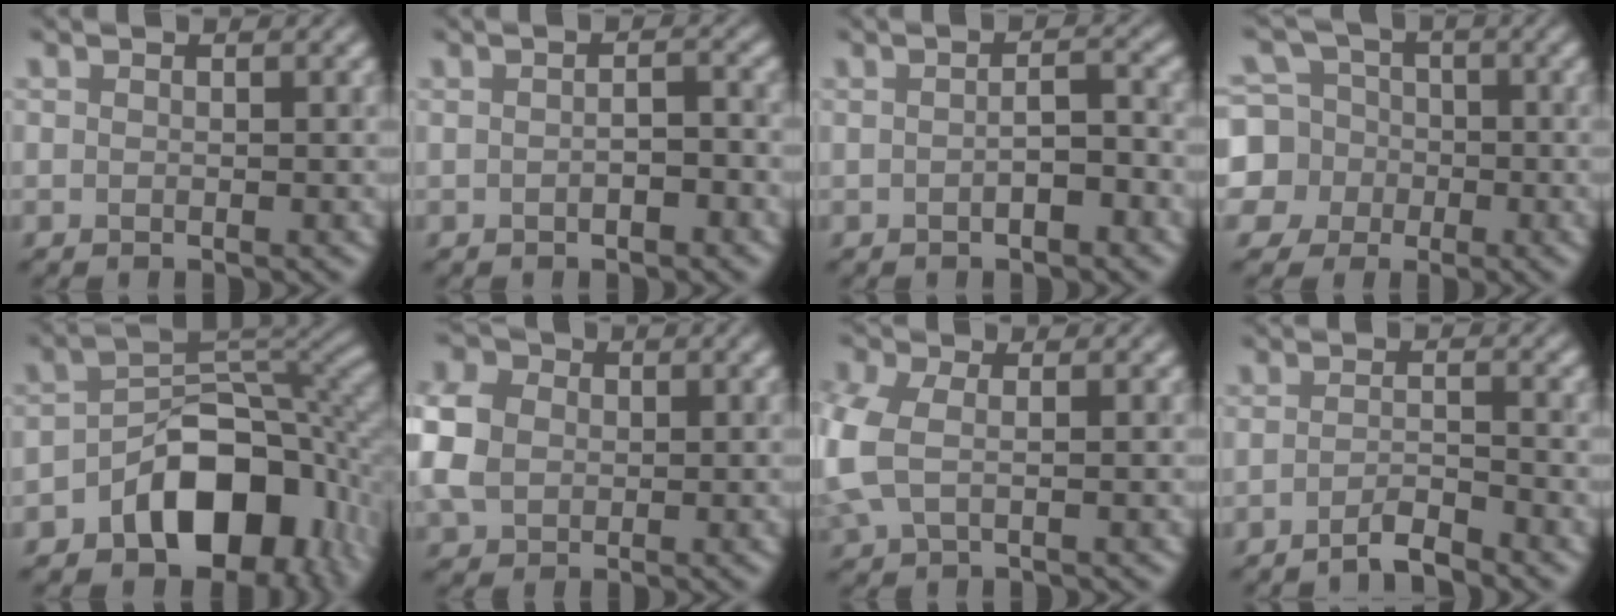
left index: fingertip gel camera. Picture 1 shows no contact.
{"total": 1.5, "force": [-0.6, 0.5, 1.3], "torque": [-0.018, 0.000, -0.008]}
{"total": 2.1, "force": [-0.8, 0.6, 1.8], "torque": [-0.028, 0.001, -0.010]}
{"total": 8.7, "force": [-1.2, 8.5, 1.7], "torque": [-0.064, 0.008, -0.053]}
{"total": 12.0, "force": [-5.1, 7.5, 7.9], "torque": [-0.100, -0.008, -0.077]}
{"total": 6.6, "force": [0.5, 5.3, 3.9], "torque": [-0.110, 0.015, 0.005]}
{"total": 4.5, "force": [-0.1, 2.8, 3.5], "torque": [-0.108, -0.002, -0.007]}
{"total": 2.4, "force": [-1.8, 0.4, 1.5], "torque": [-0.018, 0.004, -0.043]}